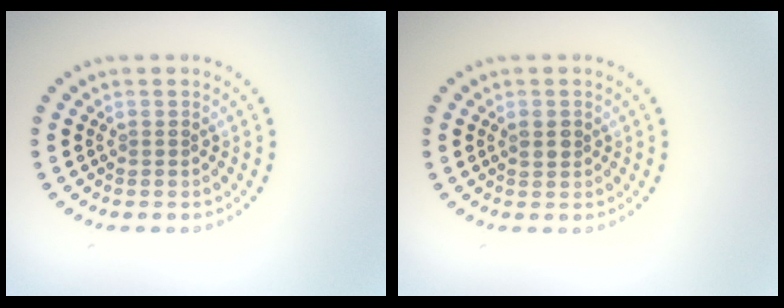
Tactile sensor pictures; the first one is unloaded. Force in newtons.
{"total": 1.2, "press": 1.2, "slide": 0.2}